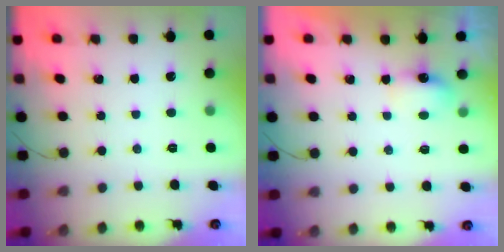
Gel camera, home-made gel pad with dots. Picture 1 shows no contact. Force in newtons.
{"total": 4.7, "press": 4.6, "slide": 1.2}